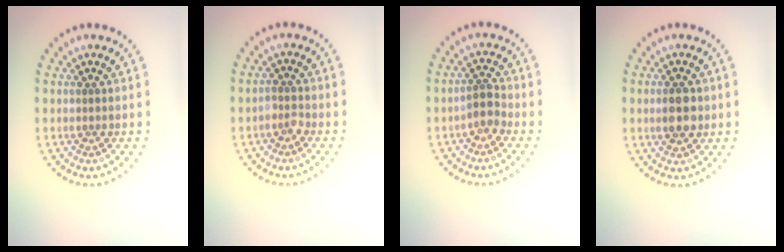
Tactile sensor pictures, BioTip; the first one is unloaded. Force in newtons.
{"total": 1.3, "press": 1.1, "slide": 0.6}
{"total": 1.8, "press": 1.4, "slide": 1.1}
{"total": 2.7, "press": 2.7, "slide": 0.3}